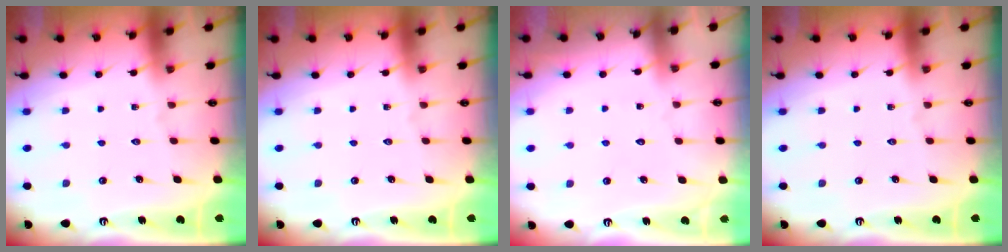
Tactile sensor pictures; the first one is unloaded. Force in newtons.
{"total": 0.0}
{"total": 2.8, "press": 2.8, "slide": 0.2}
{"total": 0.0}